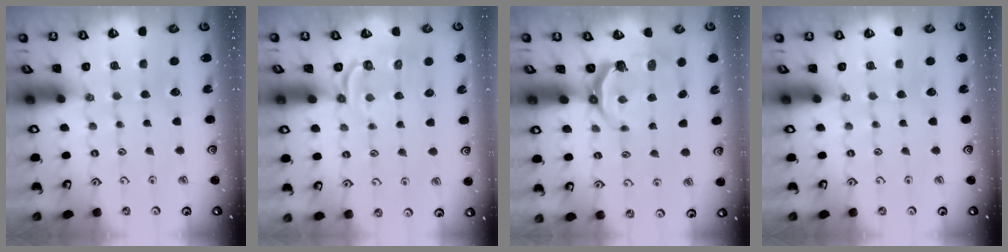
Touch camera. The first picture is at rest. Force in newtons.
{"total": 5.1, "press": 4.5, "slide": 2.5}
{"total": 5.5, "press": 4.0, "slide": 3.7}
{"total": 0.0}